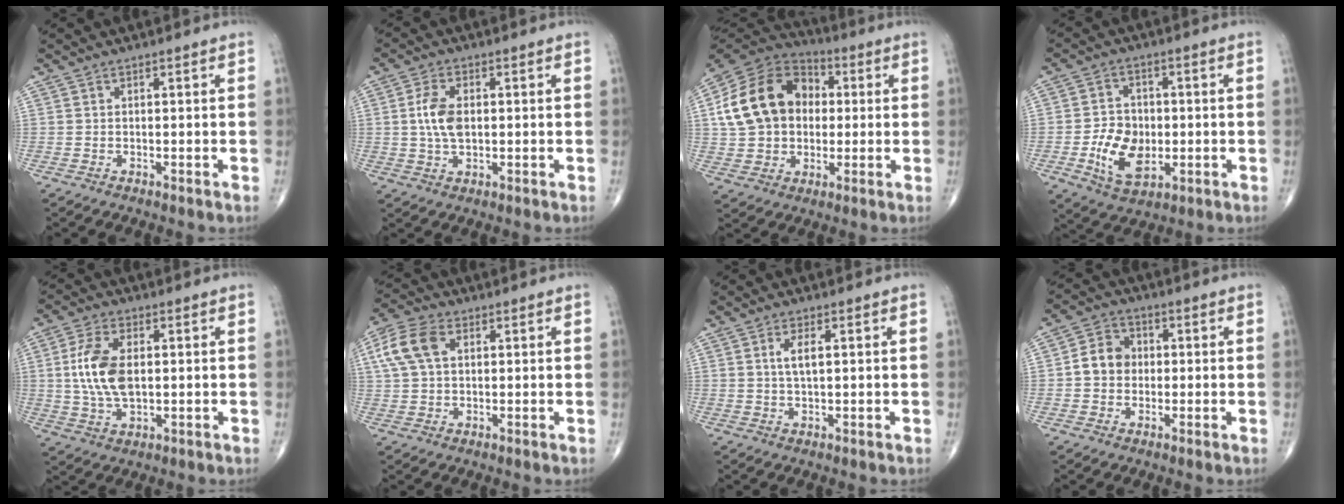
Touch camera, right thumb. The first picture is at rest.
{"total": 6.3, "force": [0.5, 3.6, 5.2], "torque": [-0.101, 0.001, 0.008]}
{"total": 18.7, "force": [2.3, 14.5, 11.6], "torque": [-0.191, 0.027, 0.036]}
{"total": 10.0, "force": [-1.9, 6.9, 6.9], "torque": [-0.096, 0.002, -0.030]}
{"total": 10.3, "force": [1.0, 5.5, 8.7], "torque": [-0.177, -0.001, 0.023]}
{"total": 8.8, "force": [2.5, 5.6, 6.3], "torque": [-0.137, 0.016, 0.045]}
{"total": 3.3, "force": [0.8, 1.1, 3.0], "torque": [-0.057, -0.001, 0.016]}
{"total": 6.5, "force": [-0.1, 5.6, 3.3], "torque": [-0.042, 0.018, -0.012]}